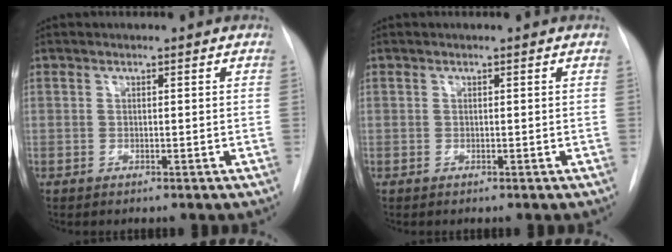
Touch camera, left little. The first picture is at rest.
{"total": 0.0}